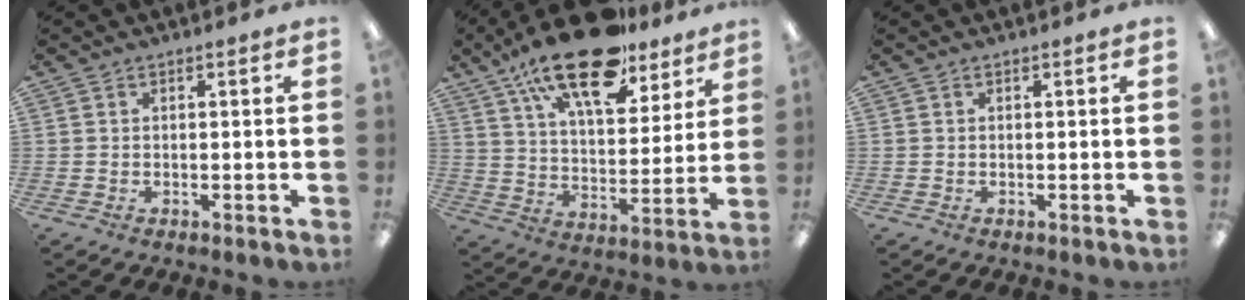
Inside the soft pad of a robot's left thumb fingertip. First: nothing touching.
{"total": 22.4, "force": [15.6, 8.9, 13.3], "torque": [-0.222, -0.082, 0.267]}
{"total": 0.0}